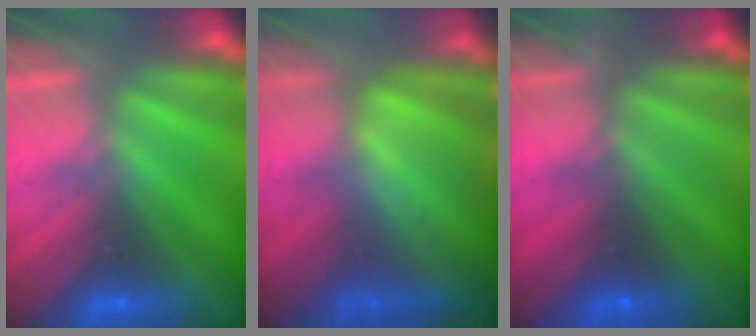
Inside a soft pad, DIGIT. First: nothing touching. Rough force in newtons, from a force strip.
{"total": 7.8}
{"total": 6.9}